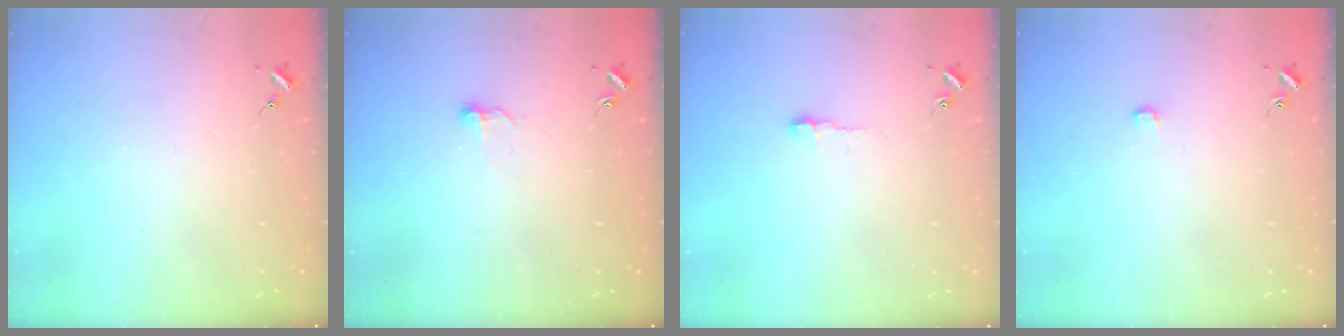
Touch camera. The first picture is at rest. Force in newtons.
{"total": 5.5, "press": 5.5, "slide": 0.6}
{"total": 3.7, "press": 3.7, "slide": 0.3}
{"total": 3.8, "press": 3.7, "slide": 0.3}